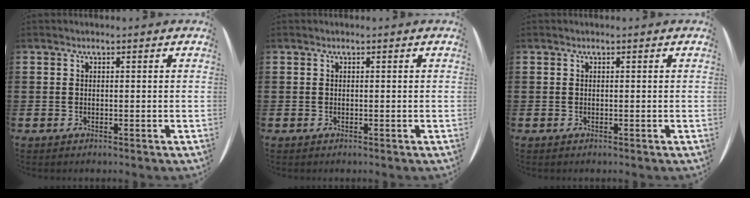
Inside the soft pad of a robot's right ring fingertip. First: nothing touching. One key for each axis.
{"total": 0.0}
{"total": 0.0}